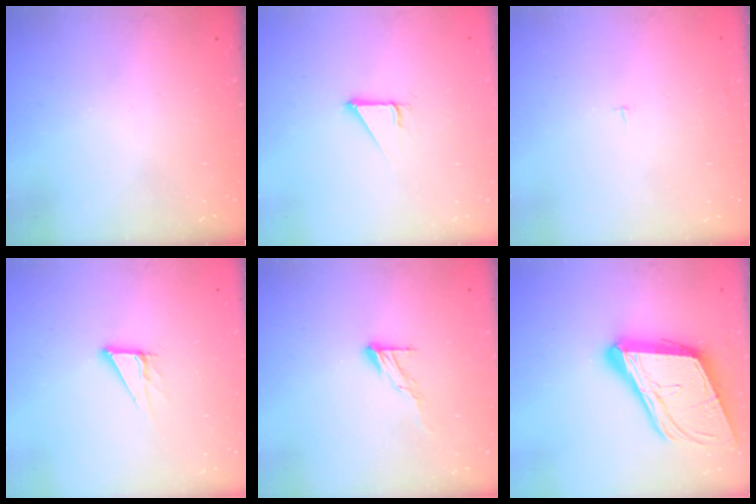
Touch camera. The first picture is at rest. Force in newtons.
{"total": 2.8, "press": 2.8, "slide": 0.1}
{"total": 1.2, "press": 1.2, "slide": 0.1}
{"total": 5.6, "press": 5.6, "slide": 0.3}
{"total": 7.5, "press": 7.5, "slide": 0.5}
{"total": 21.2, "press": 20.8, "slide": 4.4}